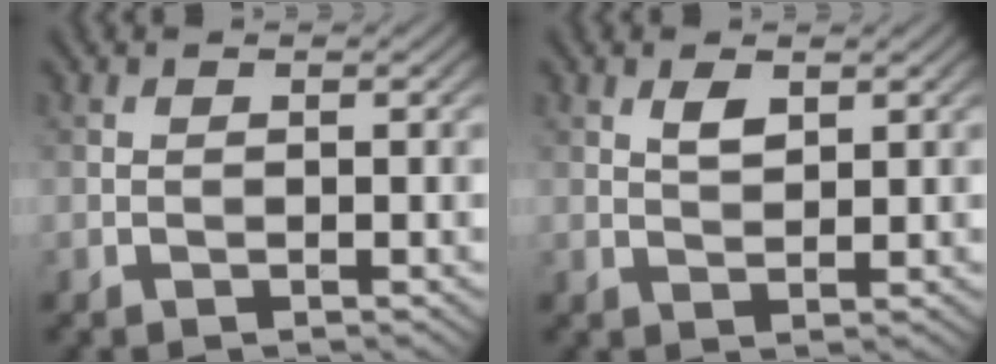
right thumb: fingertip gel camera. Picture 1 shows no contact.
{"total": 1.9, "force": [1.0, 0.9, 1.4], "torque": [-0.026, -0.001, 0.022]}